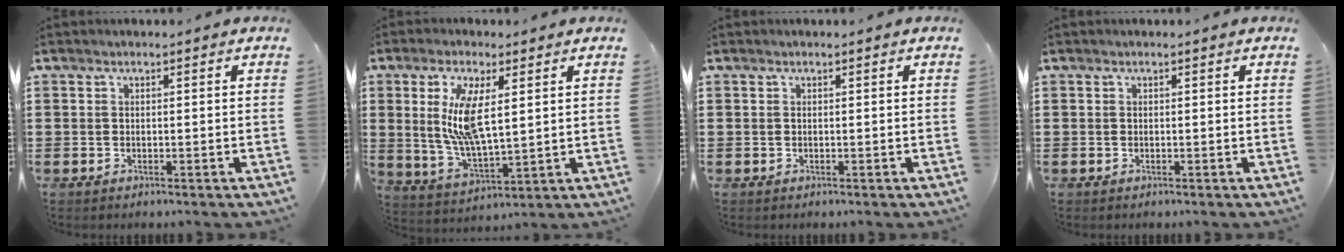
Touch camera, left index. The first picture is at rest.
{"total": 9.4, "force": [2.9, 3.2, 8.4], "torque": [-0.181, 0.002, 0.049]}
{"total": 0.0}
{"total": 0.0}